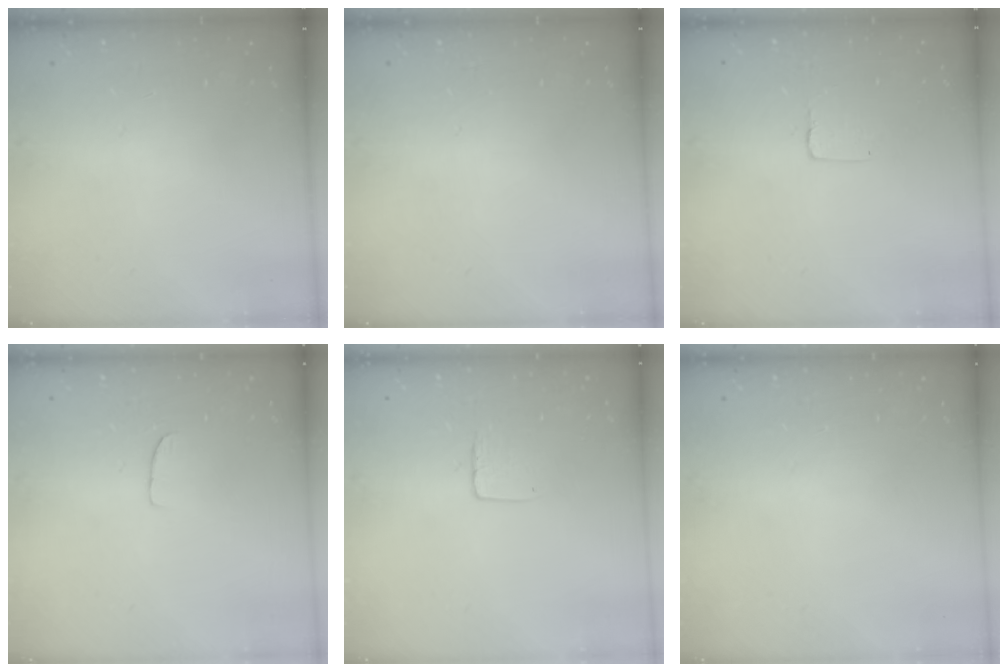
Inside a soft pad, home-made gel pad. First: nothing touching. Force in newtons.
{"total": 0.0}
{"total": 1.0, "press": 1.0, "slide": 0.1}
{"total": 4.7, "press": 4.7, "slide": 0.3}
{"total": 4.3, "press": 4.3, "slide": 0.4}
{"total": 0.0}